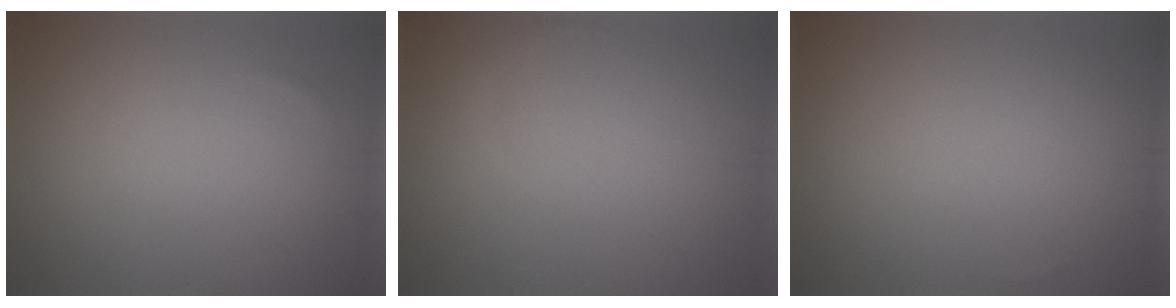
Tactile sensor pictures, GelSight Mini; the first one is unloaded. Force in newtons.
{"total": 0.6, "press": 0.6, "slide": 0.0}
{"total": 0.0}